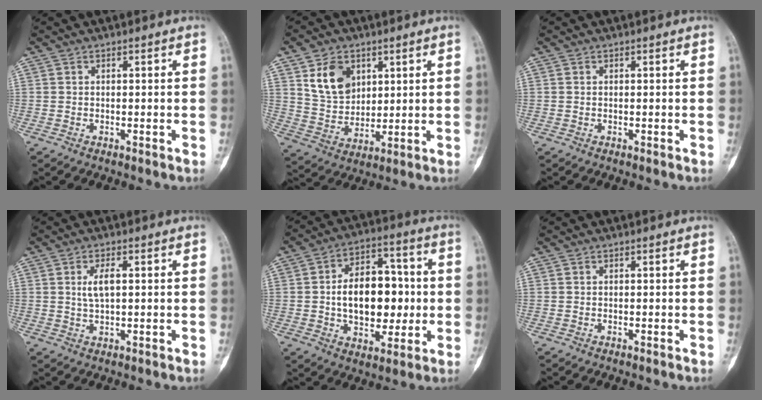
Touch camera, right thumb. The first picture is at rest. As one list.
[{"total": 10.1, "force": [4.3, 7.2, 5.5], "torque": [-0.075, -0.025, 0.092]}, {"total": 0.0}, {"total": 3.9, "force": [0.8, 1.4, 3.5], "torque": [-0.068, -0.001, 0.017]}, {"total": 16.7, "force": [-0.1, 10.8, 12.8], "torque": [-0.159, 0.027, 0.003]}, {"total": 0.0}]